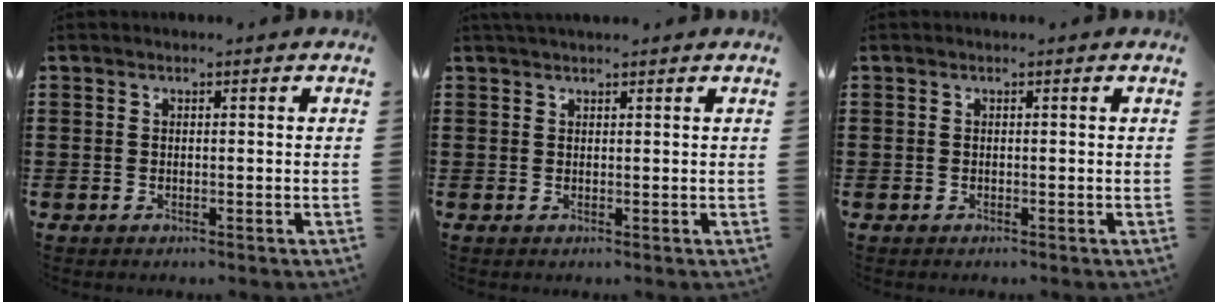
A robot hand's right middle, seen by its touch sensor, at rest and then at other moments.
{"total": 1.3, "force": [1.2, 0.0, 0.3], "torque": [-0.007, 0.001, 0.022]}
{"total": 0.0}